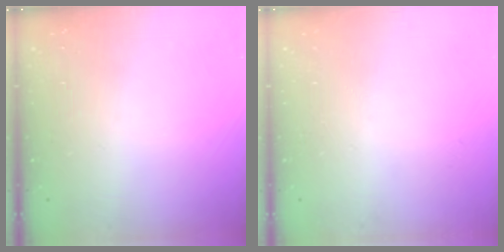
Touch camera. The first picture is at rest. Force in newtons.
{"total": 0.0}